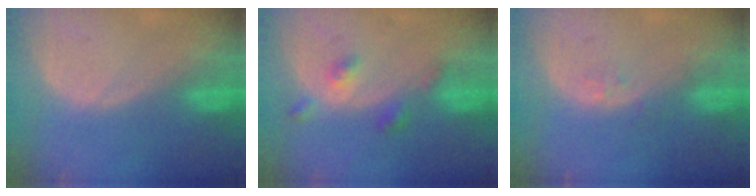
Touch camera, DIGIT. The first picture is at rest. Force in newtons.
{"total": 4.4, "press": 4.0, "slide": 2.0}
{"total": 1.2, "press": 1.2, "slide": 0.1}